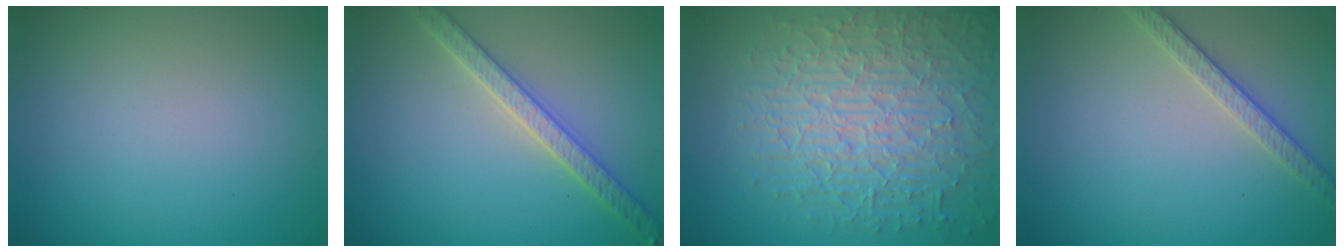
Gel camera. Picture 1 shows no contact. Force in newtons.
{"total": 3.8, "press": 3.7, "slide": 0.8}
{"total": 9.1, "press": 6.3, "slide": 6.5}
{"total": 2.6, "press": 2.5, "slide": 0.8}